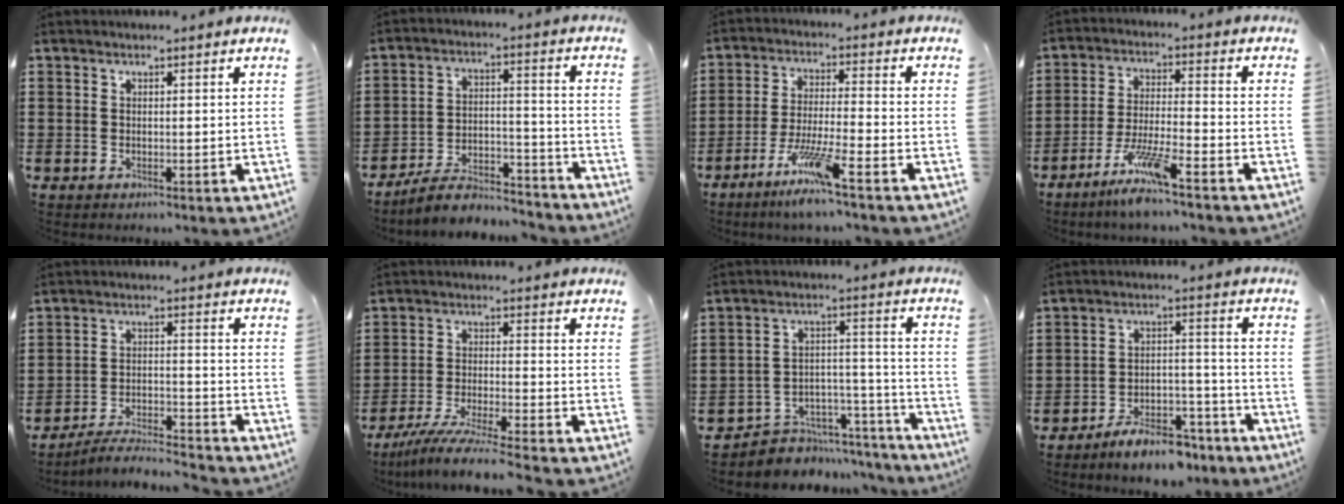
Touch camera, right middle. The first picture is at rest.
{"total": 7.7, "force": [-7.0, 1.4, 2.8], "torque": [-0.048, 0.015, -0.134]}
{"total": 7.9, "force": [-5.6, 0.4, 5.6], "torque": [-0.114, -0.010, -0.106]}
{"total": 7.6, "force": [-5.8, 0.4, 4.9], "torque": [-0.104, -0.009, -0.110]}
{"total": 5.1, "force": [-4.8, 0.2, 1.6], "torque": [-0.035, -0.004, -0.096]}
{"total": 6.7, "force": [-6.0, -0.6, 2.8], "torque": [-0.061, -0.020, -0.117]}
{"total": 5.4, "force": [-4.7, 2.6, 0.6], "torque": [-0.014, 0.019, -0.093]}
{"total": 7.2, "force": [-6.5, 1.7, 2.6], "torque": [-0.039, 0.020, -0.121]}